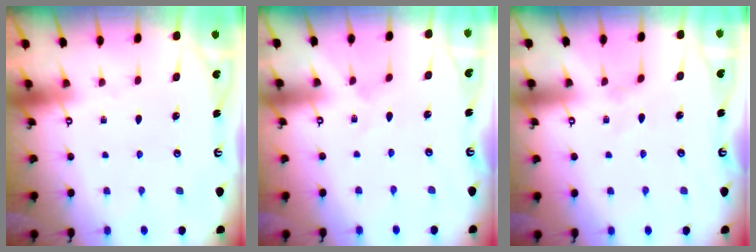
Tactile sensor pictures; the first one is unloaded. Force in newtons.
{"total": 0.7, "press": 0.7, "slide": 0.2}
{"total": 2.1, "press": 2.0, "slide": 0.5}